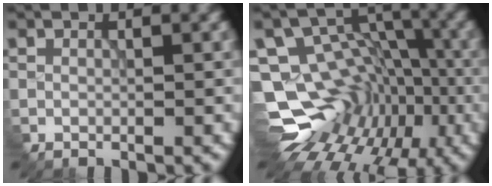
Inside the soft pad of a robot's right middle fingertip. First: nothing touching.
{"total": 13.8, "force": [-5.0, 10.9, 6.7], "torque": [-0.119, 0.009, -0.078]}